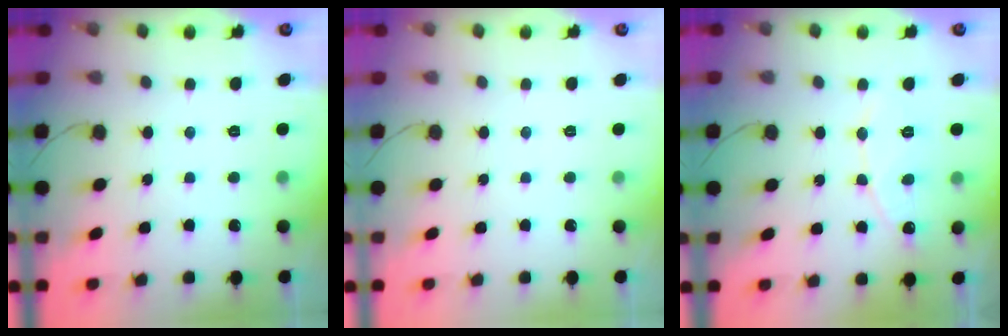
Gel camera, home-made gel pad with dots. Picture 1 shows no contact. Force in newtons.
{"total": 0.0}
{"total": 7.1, "press": 7.1, "slide": 0.6}